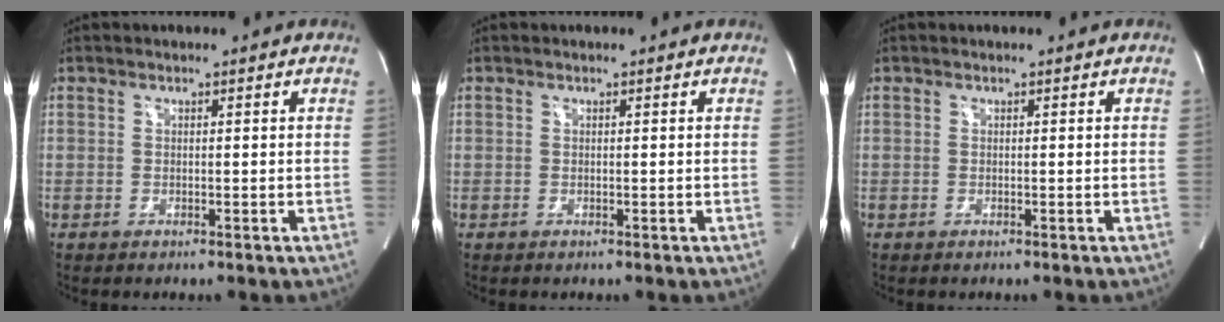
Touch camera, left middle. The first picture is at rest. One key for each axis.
{"total": 0.0}
{"total": 0.0}